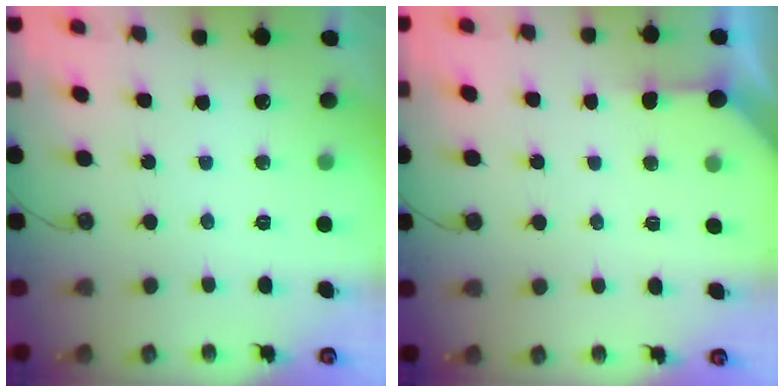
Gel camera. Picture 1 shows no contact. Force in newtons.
{"total": 2.7, "press": 2.7, "slide": 0.4}